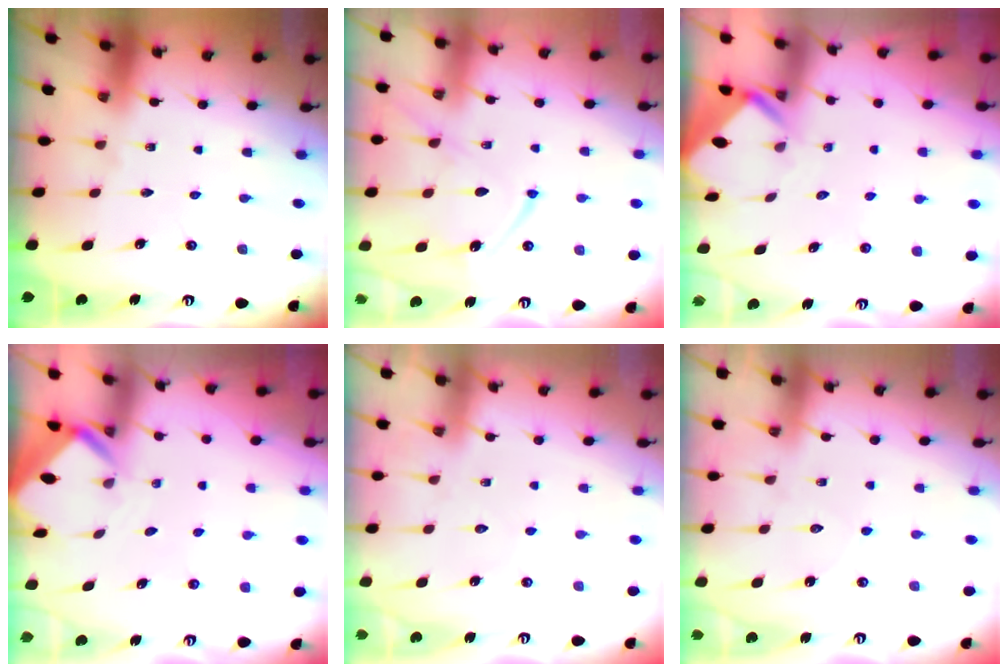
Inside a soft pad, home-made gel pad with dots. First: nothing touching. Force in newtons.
{"total": 13.6, "press": 13.5, "slide": 1.3}
{"total": 3.1, "press": 3.1, "slide": 0.3}
{"total": 2.6, "press": 2.5, "slide": 0.3}
{"total": 5.7, "press": 5.6, "slide": 0.6}
{"total": 5.4, "press": 5.4, "slide": 0.7}